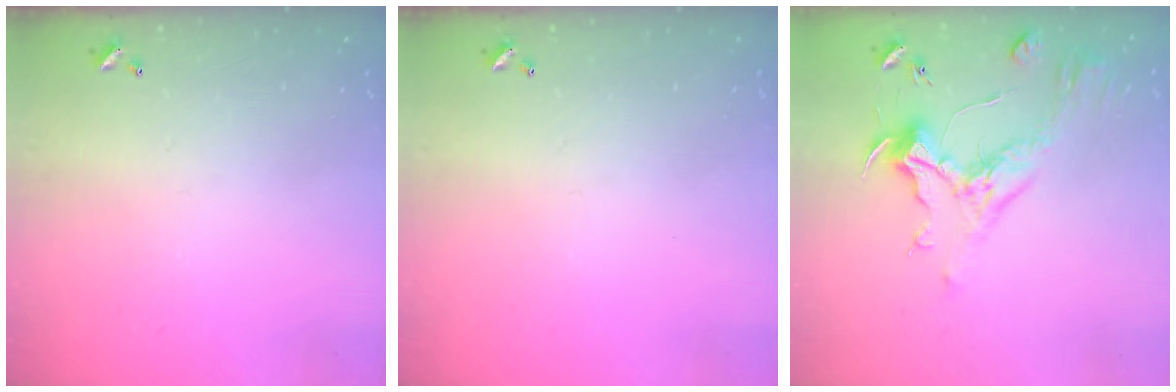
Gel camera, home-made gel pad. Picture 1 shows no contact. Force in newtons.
{"total": 0.0}
{"total": 1.1, "press": 0.2, "slide": 1.1}